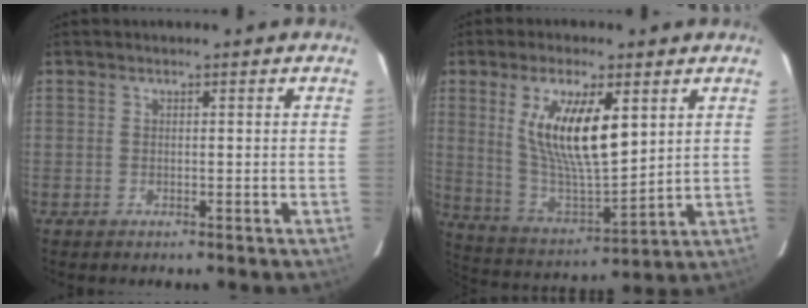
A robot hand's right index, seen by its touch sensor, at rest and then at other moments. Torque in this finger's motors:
{"motor_torque": [1.30, 0.84, 0.51, 0.21]}